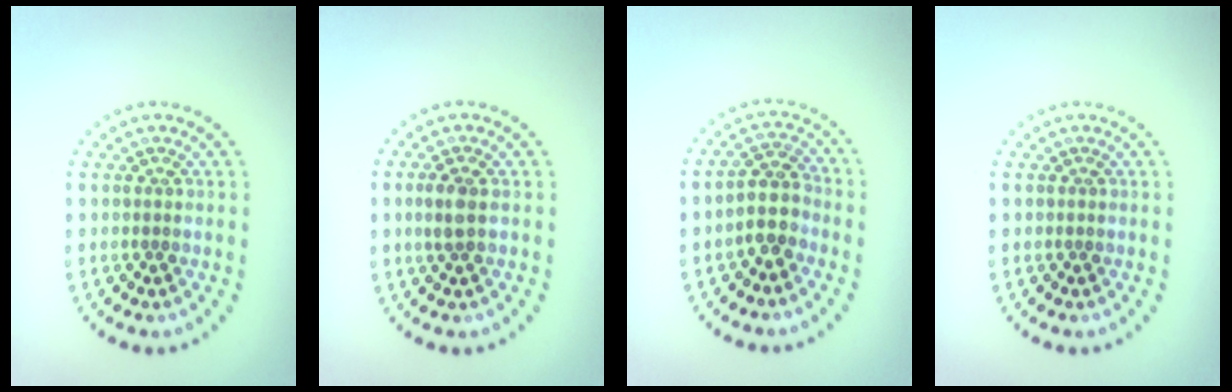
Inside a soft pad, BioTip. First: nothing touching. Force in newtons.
{"total": 1.7, "press": 1.7, "slide": 0.3}
{"total": 2.8, "press": 2.6, "slide": 1.2}
{"total": 0.0}